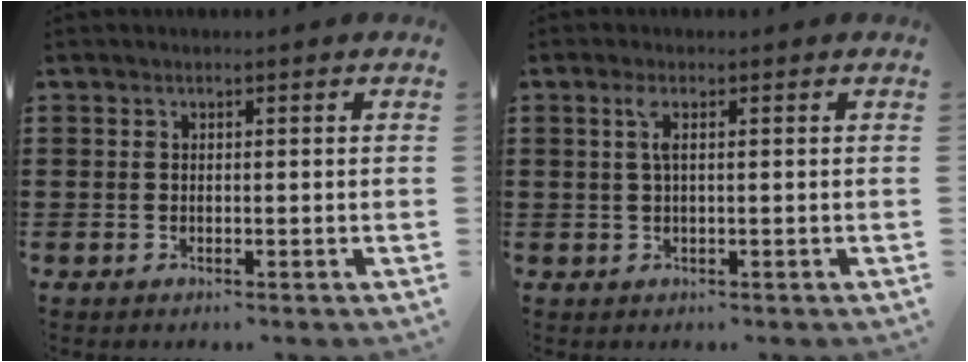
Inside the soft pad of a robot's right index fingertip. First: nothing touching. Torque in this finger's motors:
{"motor_torque": [0.05, -0.02, 0.02, 0.01]}